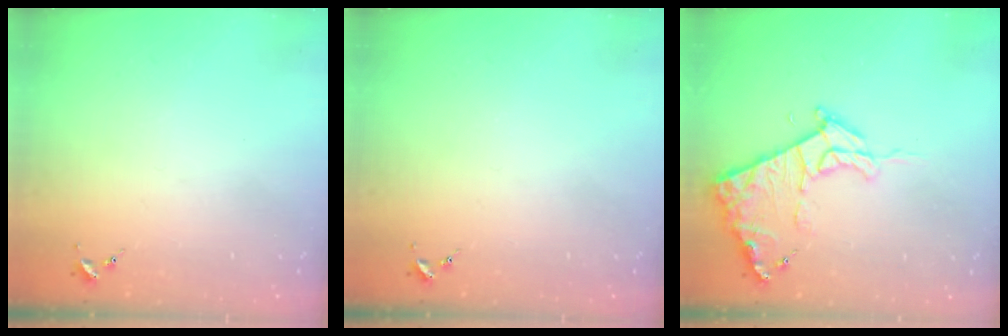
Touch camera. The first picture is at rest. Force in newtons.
{"total": 0.0}
{"total": 12.0, "press": 12.0, "slide": 1.2}